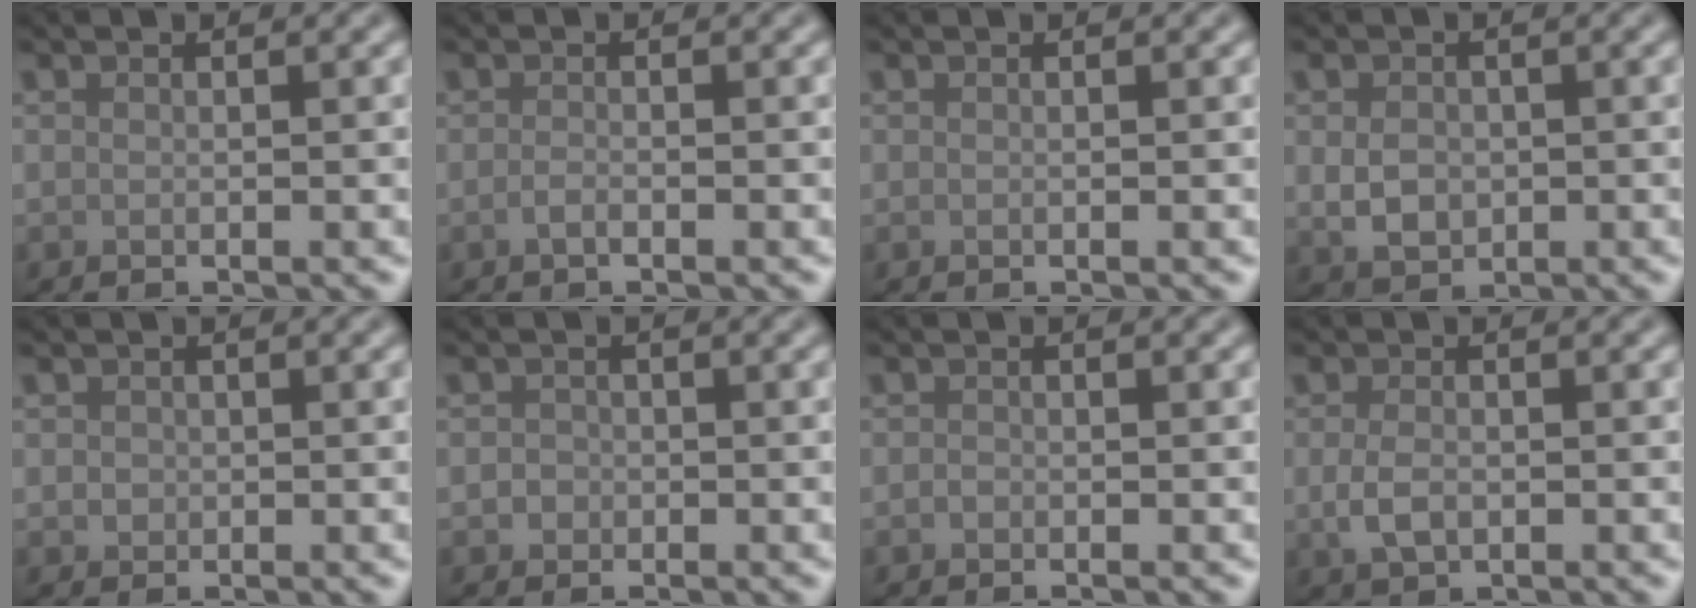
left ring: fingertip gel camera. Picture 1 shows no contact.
{"total": 0.8, "force": [-0.4, 0.3, 0.6], "torque": [-0.014, -0.002, -0.008]}
{"total": 0.0}
{"total": 3.0, "force": [-0.1, 2.3, 1.9], "torque": [-0.038, -0.002, -0.002]}
{"total": 1.0, "force": [0.0, 1.0, 0.3], "torque": [0.002, -0.004, 0.000]}
{"total": 1.1, "force": [-0.3, 1.1, 0.2], "torque": [0.005, -0.002, -0.007]}
{"total": 0.5, "force": [-0.2, 0.4, 0.2], "torque": [-0.003, -0.003, -0.005]}
{"total": 2.4, "force": [-0.3, 1.6, 1.7], "torque": [-0.038, -0.004, -0.007]}